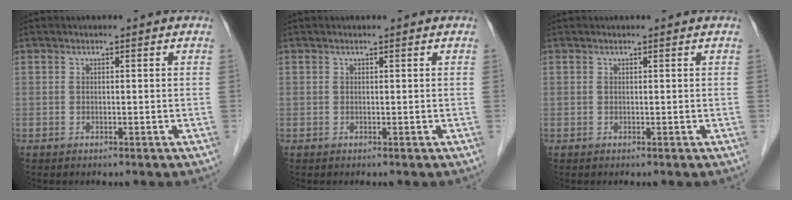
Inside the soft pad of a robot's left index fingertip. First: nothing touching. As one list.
[{"total": 0.0}, {"total": 0.0}]